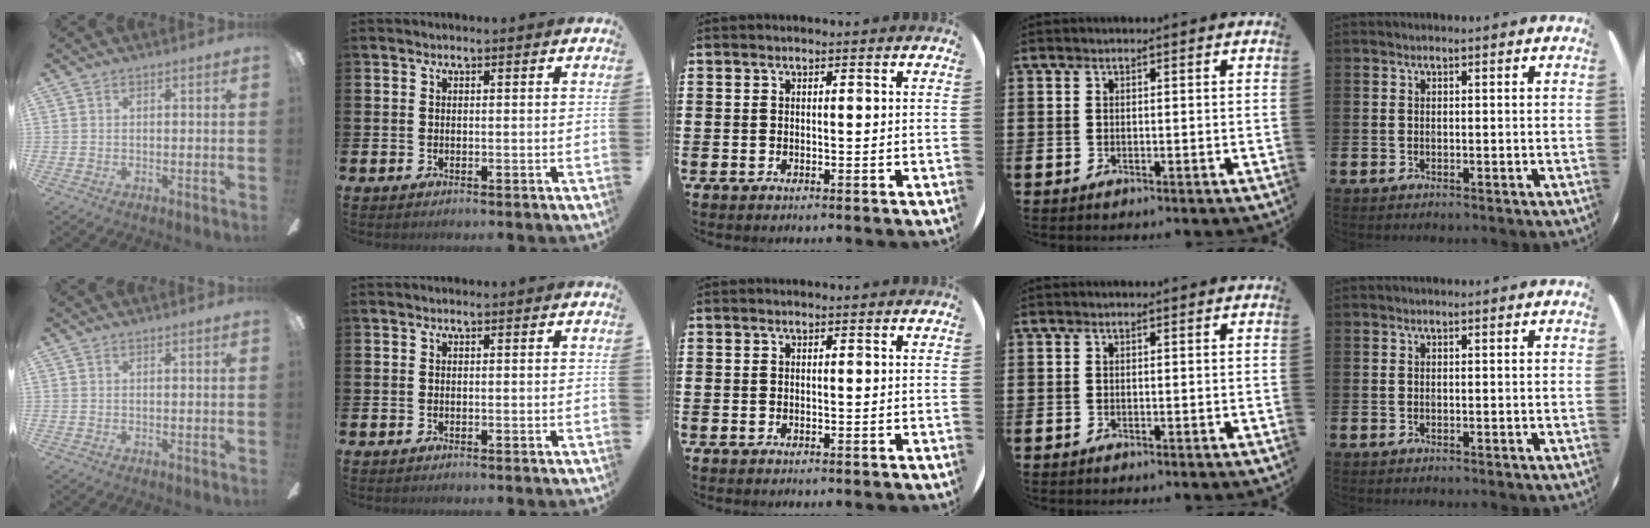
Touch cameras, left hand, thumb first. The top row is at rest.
{}